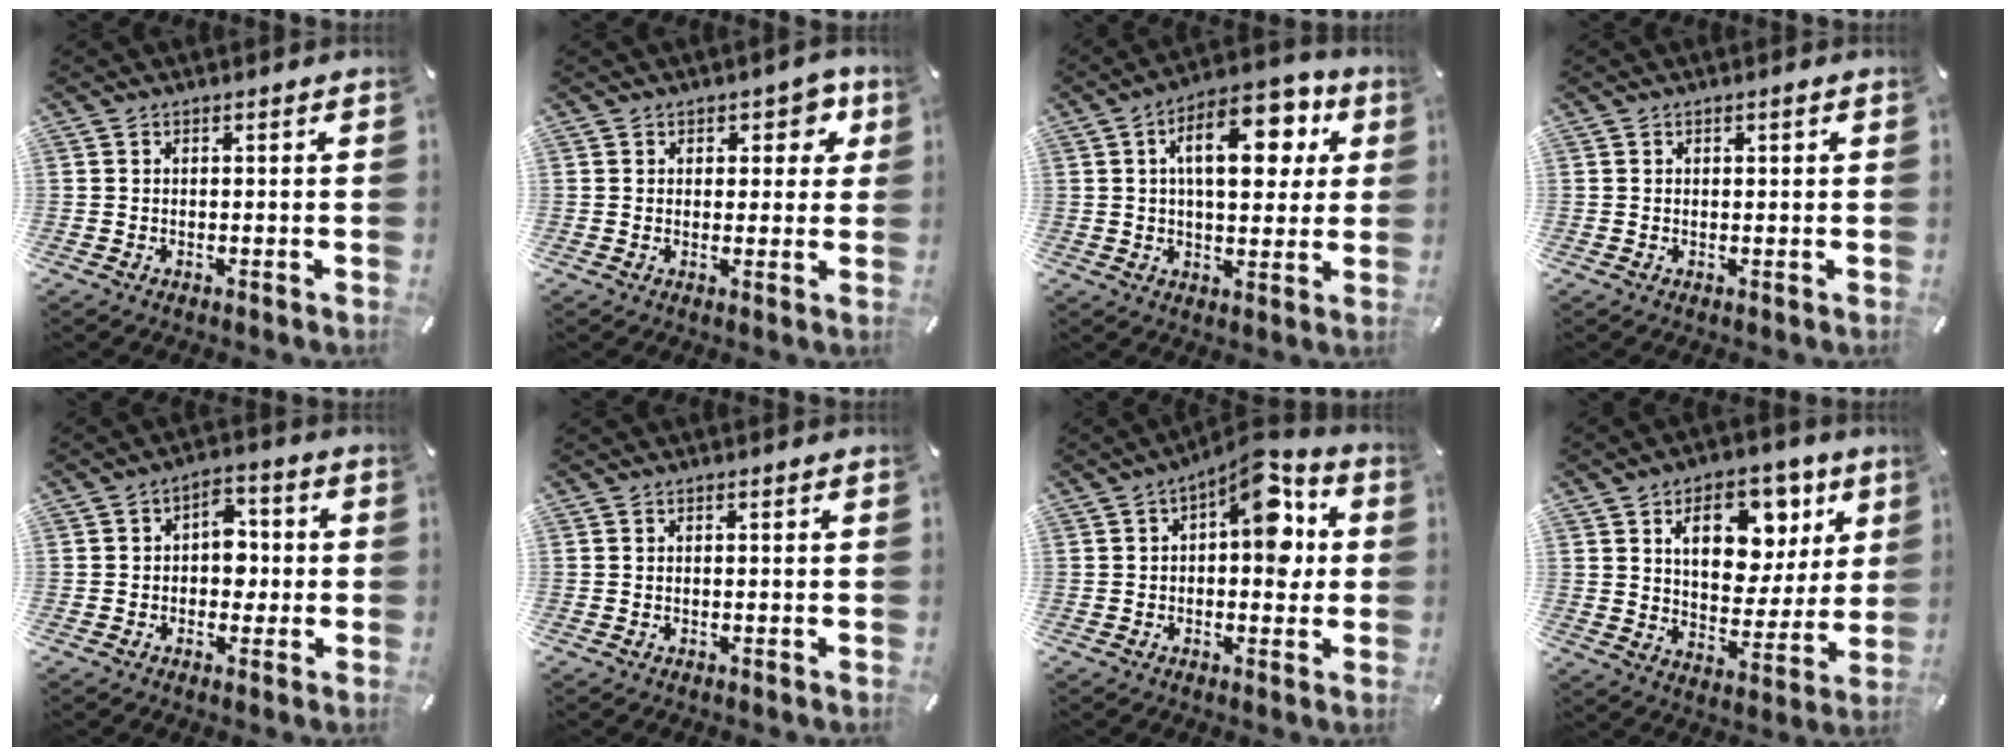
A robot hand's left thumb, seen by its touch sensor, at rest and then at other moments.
{"total": 5.4, "force": [2.3, 3.8, 3.1], "torque": [-0.012, -0.007, 0.030]}
{"total": 16.1, "force": [5.7, 8.3, 12.6], "torque": [-0.185, -0.007, 0.091]}
{"total": 0.6, "force": [0.2, 0.3, 0.5], "torque": [-0.009, 0.003, 0.003]}
{"total": 6.9, "force": [-0.3, 5.2, 4.6], "torque": [-0.048, 0.002, -0.014]}
{"total": 0.0}
{"total": 12.3, "force": [3.6, 5.9, 10.1], "torque": [-0.116, -0.029, 0.057]}
{"total": 16.0, "force": [7.2, 10.2, 9.9], "torque": [-0.138, -0.025, 0.125]}